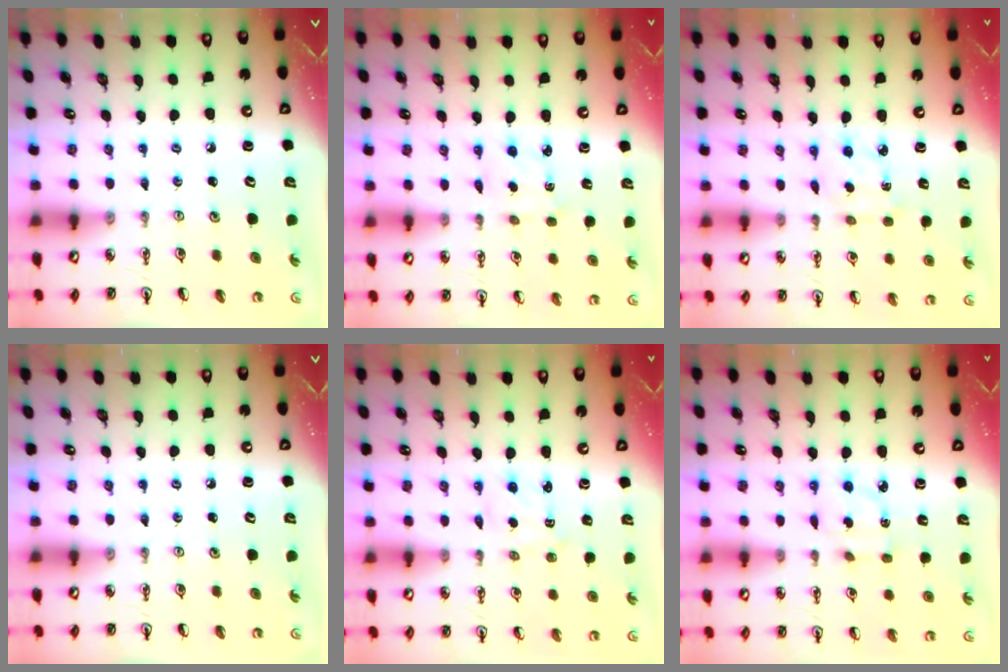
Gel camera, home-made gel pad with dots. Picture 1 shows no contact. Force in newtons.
{"total": 2.2, "press": 2.1, "slide": 0.7}
{"total": 2.8, "press": 2.8, "slide": 0.4}
{"total": 0.0}
{"total": 1.8, "press": 1.7, "slide": 0.3}
{"total": 2.7, "press": 2.7, "slide": 0.2}